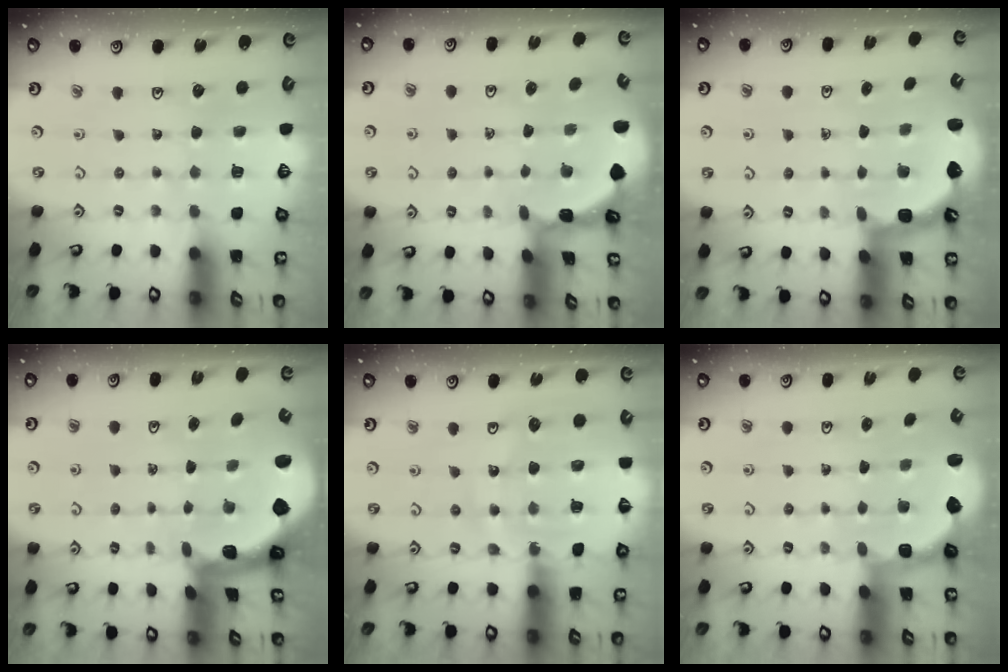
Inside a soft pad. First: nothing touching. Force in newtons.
{"total": 1.4, "press": 1.4, "slide": 0.1}
{"total": 2.5, "press": 2.1, "slide": 1.3}
{"total": 1.8, "press": 1.7, "slide": 0.4}
{"total": 12.7, "press": 12.5, "slide": 2.4}
{"total": 2.9, "press": 2.0, "slide": 2.1}